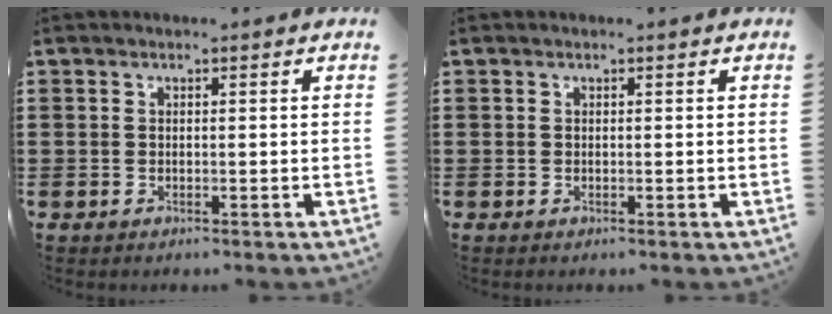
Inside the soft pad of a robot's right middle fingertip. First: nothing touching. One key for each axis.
{"total": 0.0}